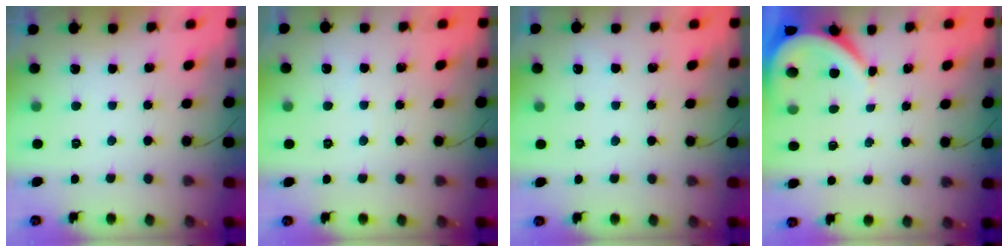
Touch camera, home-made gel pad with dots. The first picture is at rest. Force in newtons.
{"total": 1.8, "press": 1.7, "slide": 0.2}
{"total": 1.7, "press": 1.7, "slide": 0.3}
{"total": 3.7, "press": 3.7, "slide": 0.4}